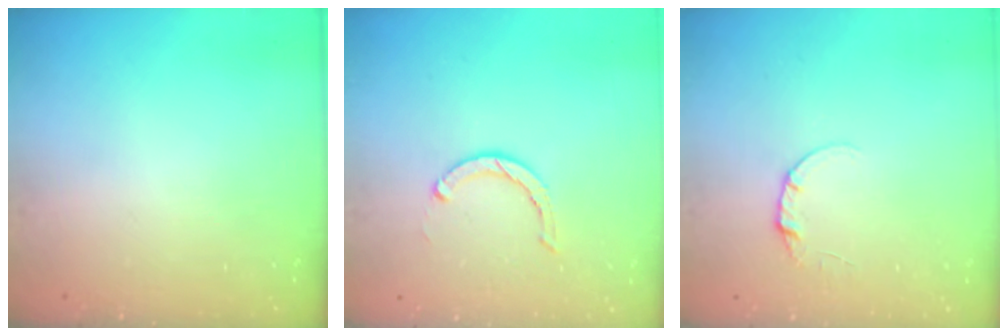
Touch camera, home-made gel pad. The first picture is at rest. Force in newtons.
{"total": 3.5, "press": 3.4, "slide": 0.5}
{"total": 3.3, "press": 3.3, "slide": 0.4}